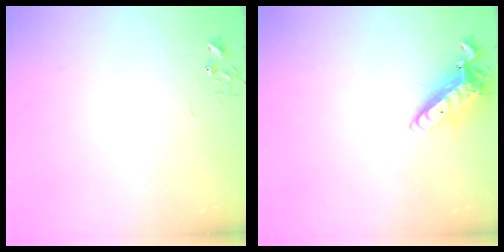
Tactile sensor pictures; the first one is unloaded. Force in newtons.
{"total": 12.9, "press": 12.7, "slide": 2.1}